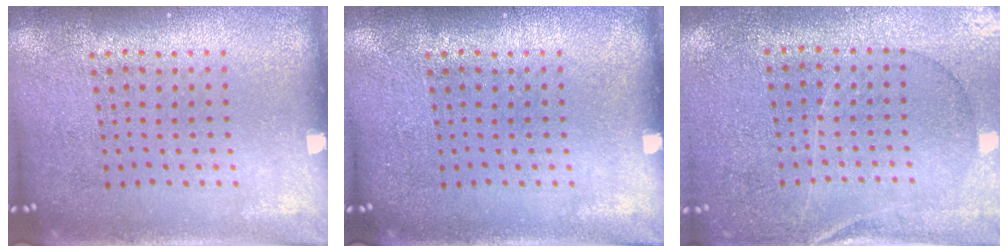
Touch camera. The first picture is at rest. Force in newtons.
{"total": 0.0}
{"total": 0.5, "press": 0.4, "slide": 0.4}